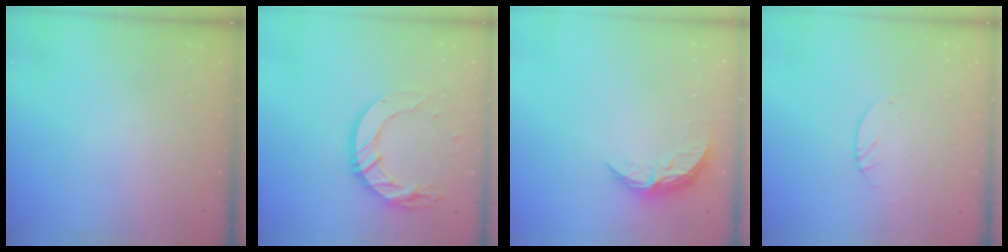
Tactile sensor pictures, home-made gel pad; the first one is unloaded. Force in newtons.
{"total": 14.7, "press": 14.6, "slide": 1.3}
{"total": 5.9, "press": 5.9, "slide": 0.5}
{"total": 0.9, "press": 0.8, "slide": 0.2}